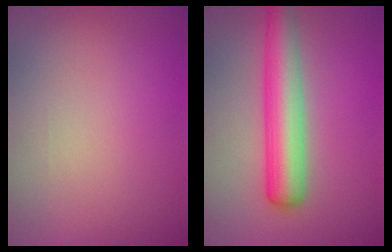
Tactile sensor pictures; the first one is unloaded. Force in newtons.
{"total": 5.8, "press": 5.8, "slide": 0.1}